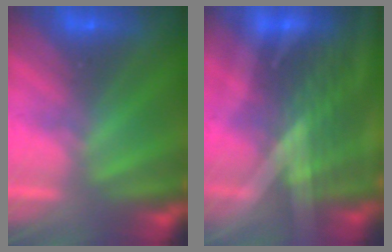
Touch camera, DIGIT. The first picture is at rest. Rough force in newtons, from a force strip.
{"total": 3.1}